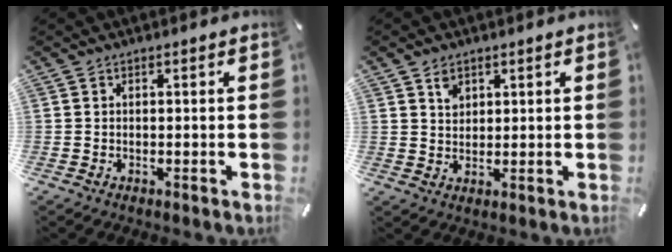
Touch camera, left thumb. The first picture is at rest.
{"total": 3.3, "force": [1.9, 2.6, 0.9], "torque": [0.003, -0.007, 0.031]}